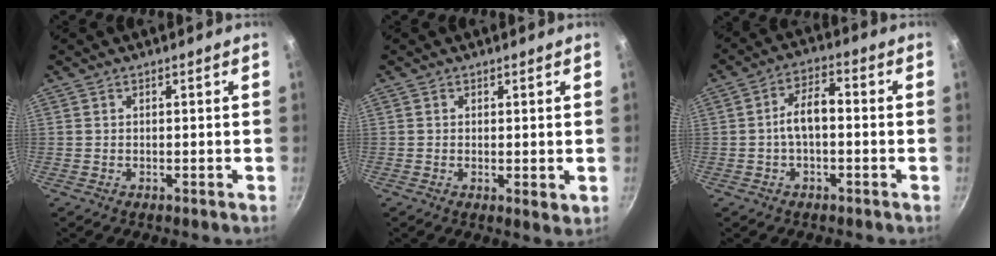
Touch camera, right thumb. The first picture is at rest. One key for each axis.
{"total": 2.1, "fx": 0.2, "fy": 0.9, "fz": 1.9, "tx": -0.029, "ty": -0.008, "tz": 0.001}
{"total": 6.5, "fx": -0.8, "fy": 3.3, "fz": 5.5, "tx": -0.087, "ty": 0.032, "tz": -0.020}